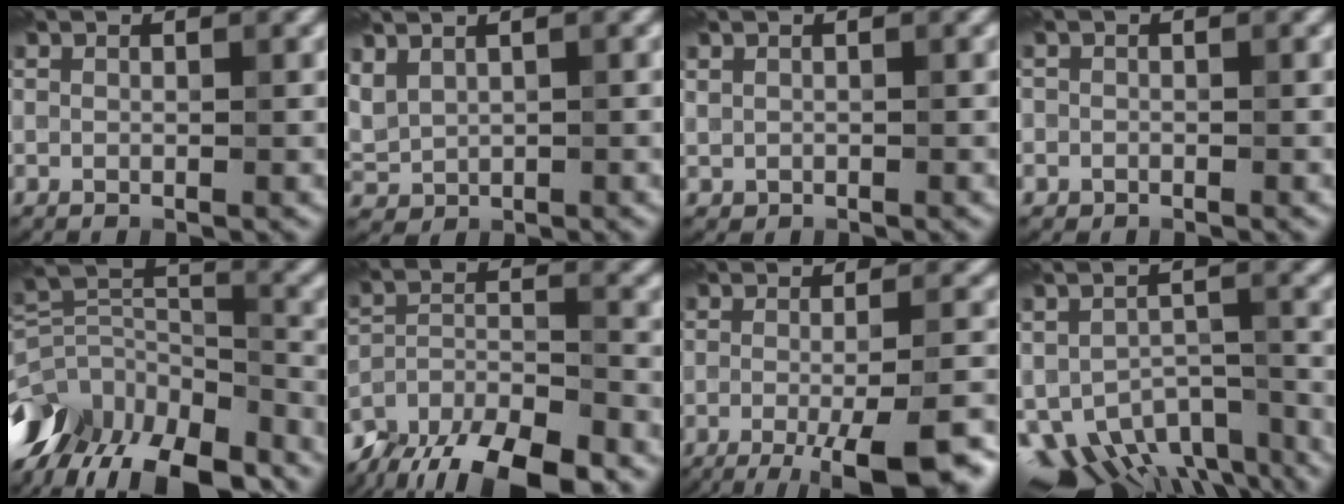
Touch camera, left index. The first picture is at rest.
{"total": 2.3, "force": [1.2, 1.5, 1.2], "torque": [-0.027, 0.003, 0.031]}
{"total": 0.5, "force": [0.2, 0.5, 0.0], "torque": [0.003, -0.003, 0.006]}
{"total": 0.8, "force": [-0.3, 0.8, -0.1], "torque": [0.011, -0.004, -0.007]}
{"total": 14.0, "force": [-10.1, 7.0, 6.7], "torque": [-0.161, 0.017, -0.158]}
{"total": 10.8, "force": [-9.0, 3.8, 4.8], "torque": [-0.074, -0.008, -0.148]}
{"total": 11.0, "force": [-5.5, 2.9, 9.1], "torque": [-0.108, -0.009, -0.072]}
{"total": 9.2, "force": [-6.1, 4.8, 4.9], "torque": [-0.084, -0.022, -0.081]}